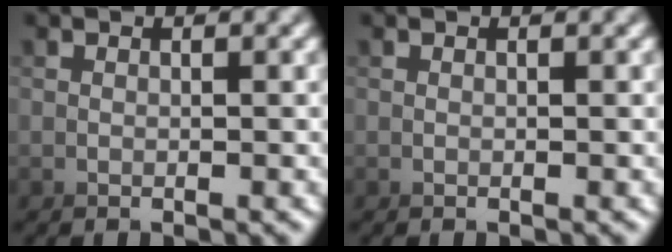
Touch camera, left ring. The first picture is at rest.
{"total": 0.0}